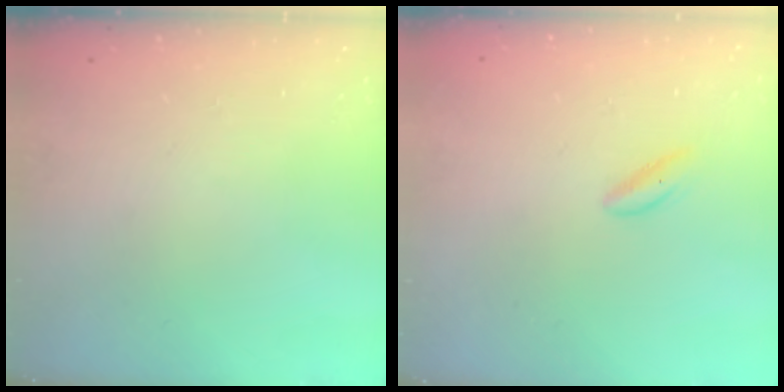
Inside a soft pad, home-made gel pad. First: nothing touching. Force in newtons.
{"total": 0.8, "press": 0.6, "slide": 0.6}